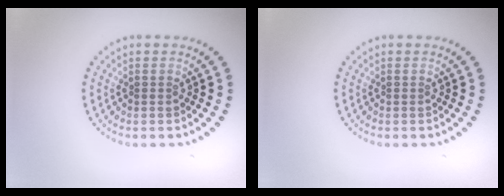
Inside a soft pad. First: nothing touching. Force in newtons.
{"total": 0.0}